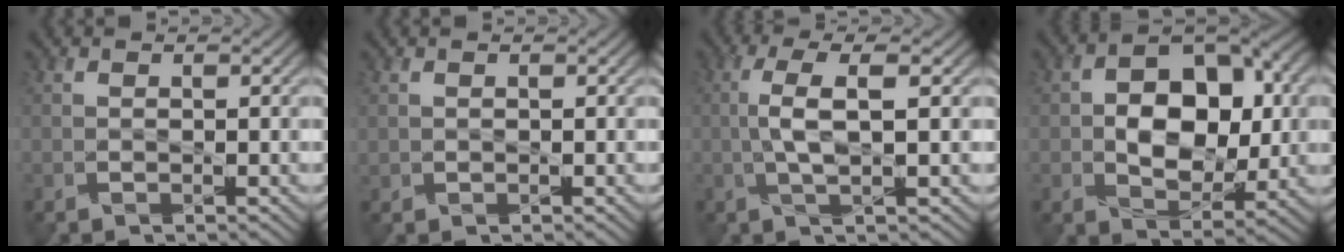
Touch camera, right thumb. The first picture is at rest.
{"total": 0.6, "force": [0.2, 0.6, 0.0], "torque": [-0.001, -0.005, 0.007]}
{"total": 4.9, "force": [0.3, 1.1, 4.8], "torque": [-0.104, 0.010, 0.002]}
{"total": 10.7, "force": [0.4, 7.1, 8.0], "torque": [-0.128, 0.004, 0.004]}